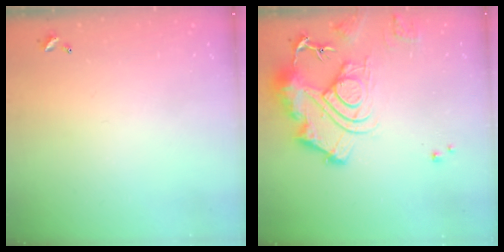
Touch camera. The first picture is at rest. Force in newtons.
{"total": 16.2, "press": 16.1, "slide": 1.7}